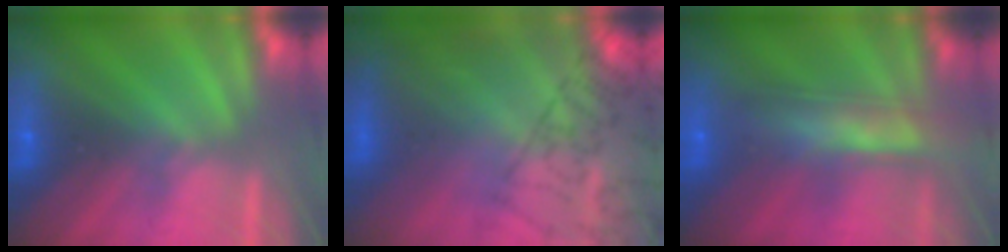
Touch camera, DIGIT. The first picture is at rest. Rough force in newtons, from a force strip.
{"total": 10.9}
{"total": 6.2}